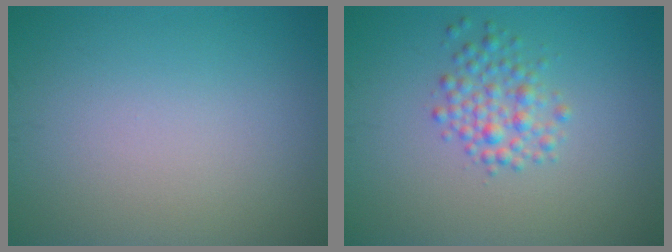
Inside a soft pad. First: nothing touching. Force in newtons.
{"total": 2.6, "press": 2.6, "slide": 0.0}